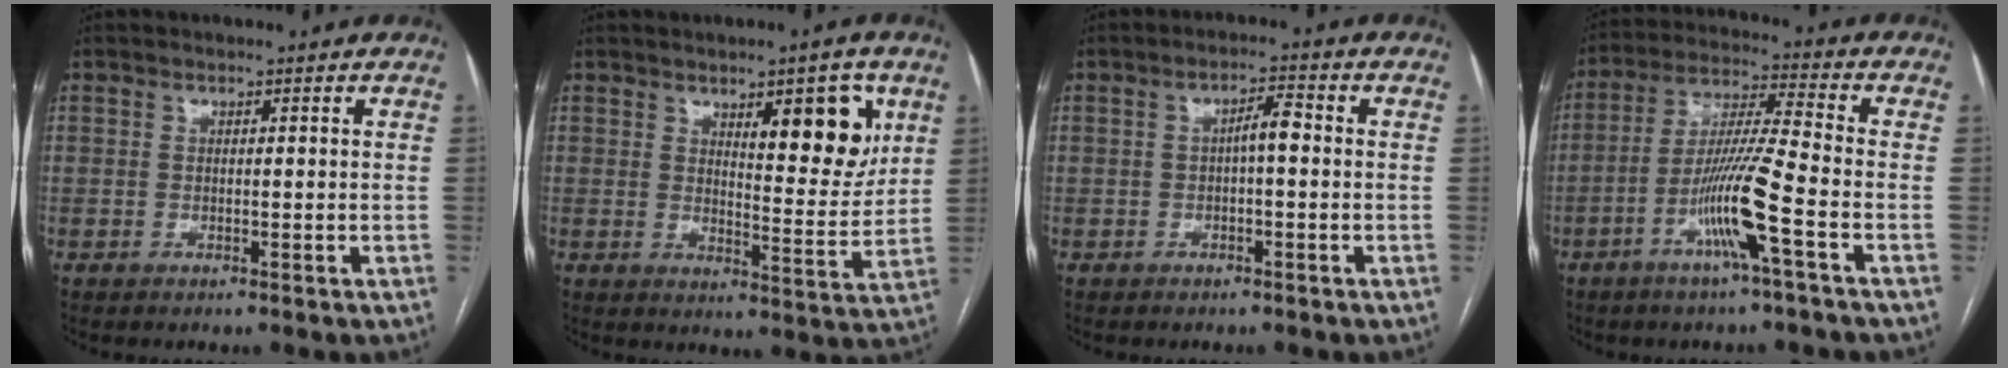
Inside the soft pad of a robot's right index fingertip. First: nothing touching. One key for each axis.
{"total": 9.5, "fx": 4.5, "fy": 2.5, "fz": 8.0, "tx": -0.108, "ty": -0.006, "tz": 0.066}
{"total": 3.2, "fx": -0.2, "fy": 0.7, "fz": 3.1, "tx": -0.049, "ty": 0.011, "tz": -0.003}
{"total": 10.7, "fx": -4.5, "fy": -0.9, "fz": 9.6, "tx": -0.190, "ty": -0.002, "tz": -0.089}